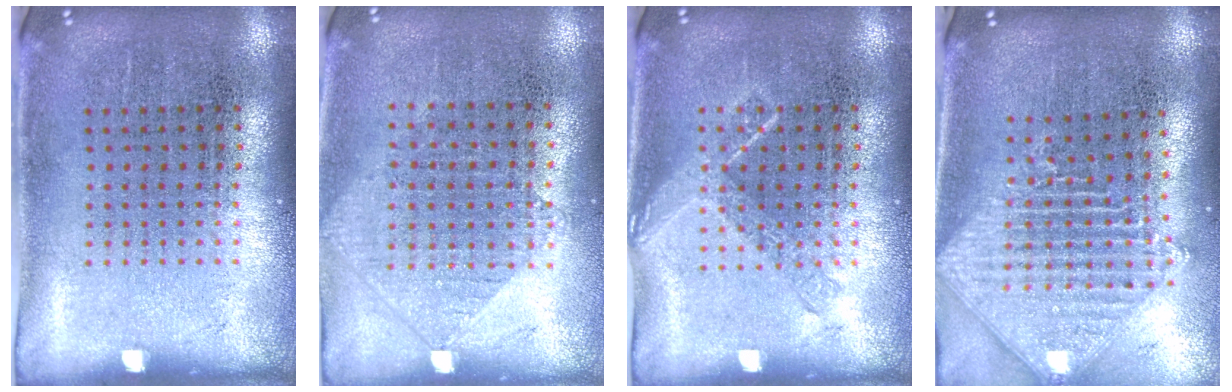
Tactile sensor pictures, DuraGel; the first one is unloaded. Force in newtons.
{"total": 0.9, "press": 0.9, "slide": 0.3}
{"total": 1.1, "press": 1.1, "slide": 0.2}
{"total": 2.2, "press": 1.7, "slide": 1.3}